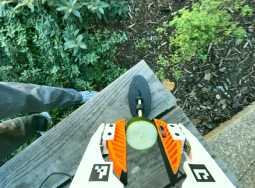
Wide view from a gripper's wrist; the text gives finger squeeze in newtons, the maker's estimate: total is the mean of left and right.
{"total": 8.7, "left": 8.5, "right": 8.9}